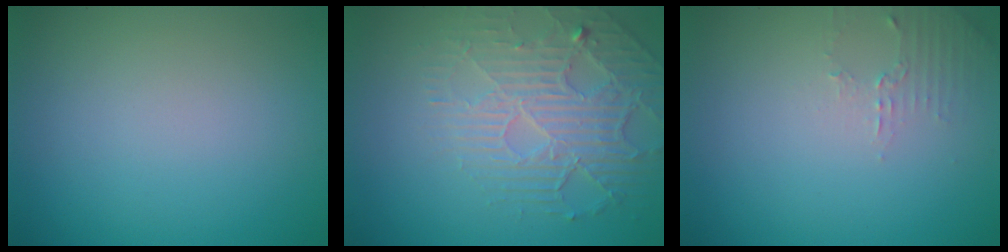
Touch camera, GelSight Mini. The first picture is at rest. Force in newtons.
{"total": 3.8, "press": 3.4, "slide": 1.6}
{"total": 1.4, "press": 1.4, "slide": 0.4}